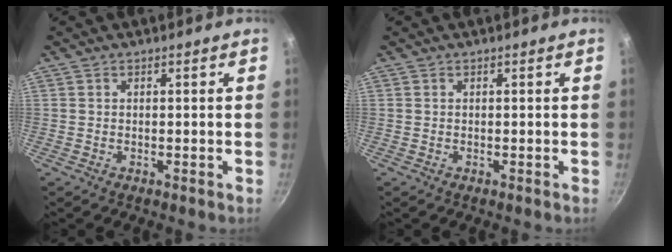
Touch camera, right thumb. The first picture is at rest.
{"total": 0.0}